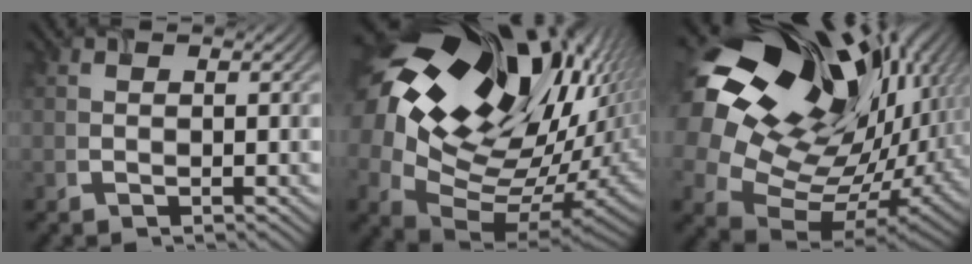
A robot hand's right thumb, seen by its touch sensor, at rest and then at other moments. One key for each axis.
{"total": 21.9, "fx": 6.5, "fy": 14.4, "fz": 15.1, "tx": -0.307, "ty": -0.018, "tz": 0.155}
{"total": 22.9, "fx": 7.7, "fy": 16.7, "fz": 13.6, "tx": -0.338, "ty": -0.004, "tz": 0.176}